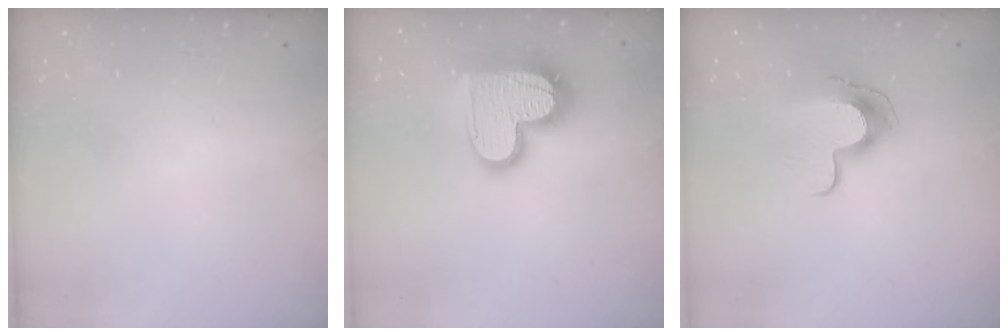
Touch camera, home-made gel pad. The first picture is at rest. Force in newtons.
{"total": 17.0, "press": 16.9, "slide": 1.3}
{"total": 11.4, "press": 11.4, "slide": 0.4}